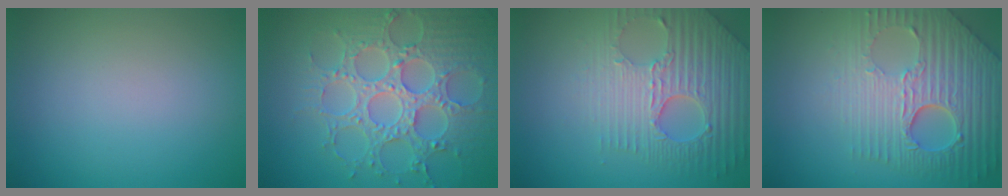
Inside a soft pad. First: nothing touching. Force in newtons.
{"total": 7.3, "press": 6.0, "slide": 4.1}
{"total": 7.0, "press": 5.2, "slide": 4.7}
{"total": 8.4, "press": 6.1, "slide": 5.8}